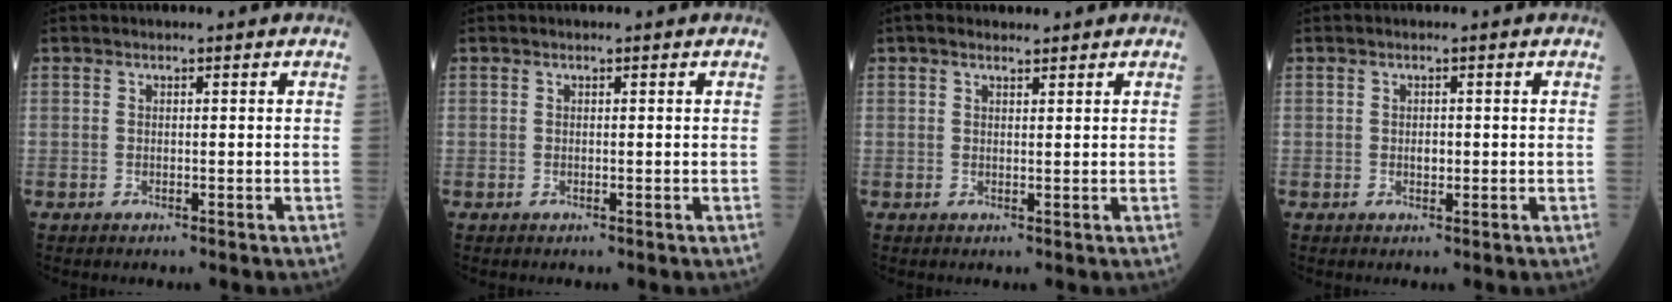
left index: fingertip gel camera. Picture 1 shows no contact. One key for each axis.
{"total": 0.0}
{"total": 2.0, "fx": 1.6, "fy": 0.7, "fz": 0.9, "tx": -0.021, "ty": 0.015, "tz": 0.026}
{"total": 1.1, "fx": 0.0, "fy": 0.7, "fz": 0.9, "tx": -0.016, "ty": 0.001, "tz": 0.001}